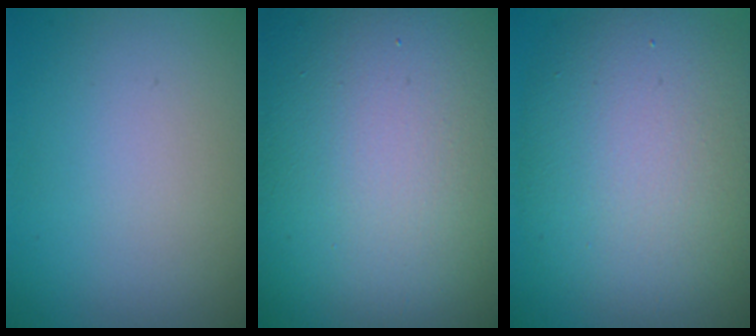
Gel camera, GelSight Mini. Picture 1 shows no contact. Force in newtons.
{"total": 25.4, "press": 25.4, "slide": 1.6}
{"total": 10.0, "press": 10.0, "slide": 0.3}